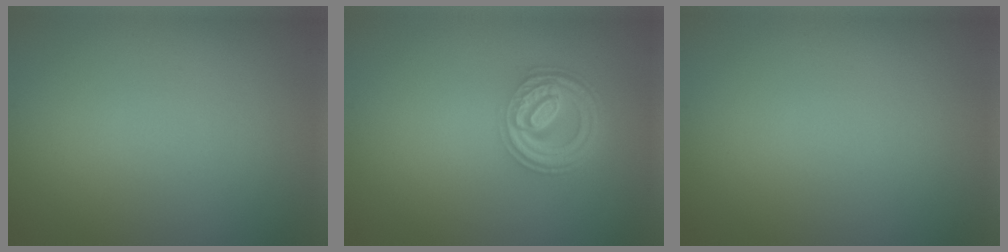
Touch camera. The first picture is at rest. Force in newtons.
{"total": 4.6, "press": 3.5, "slide": 3.0}
{"total": 0.0}